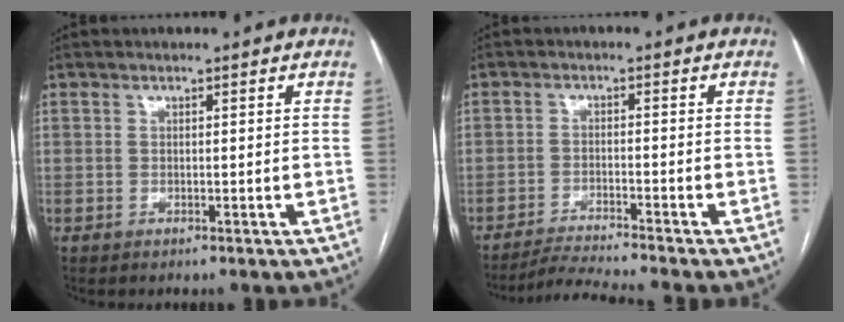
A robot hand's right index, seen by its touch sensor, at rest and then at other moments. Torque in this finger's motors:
{"motor_torque": [-0.25, -0.56, -0.02, 0.03]}